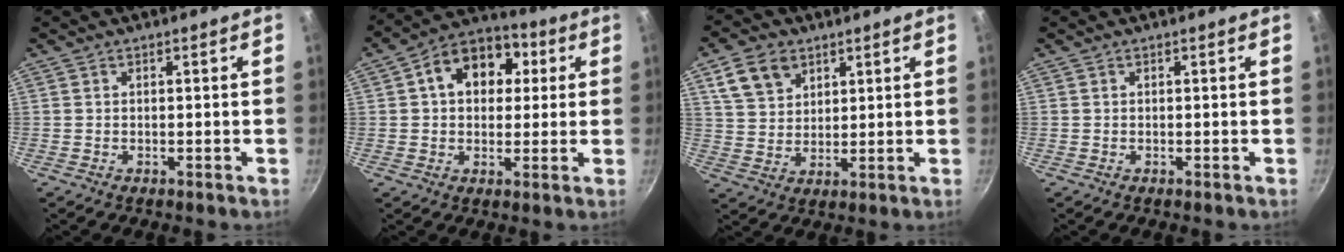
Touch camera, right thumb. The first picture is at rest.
{"total": 13.5, "force": [3.3, 9.9, 8.5], "torque": [-0.095, 0.020, 0.033]}
{"total": 8.9, "force": [4.6, 6.2, 4.4], "torque": [-0.066, -0.006, 0.090]}
{"total": 0.0}